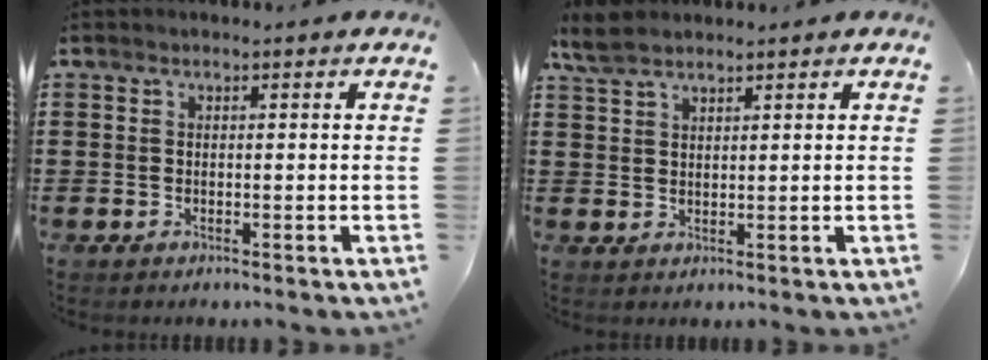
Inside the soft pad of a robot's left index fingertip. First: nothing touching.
{"total": 3.7, "force": [2.7, 1.3, 2.1], "torque": [-0.048, 0.004, 0.052]}